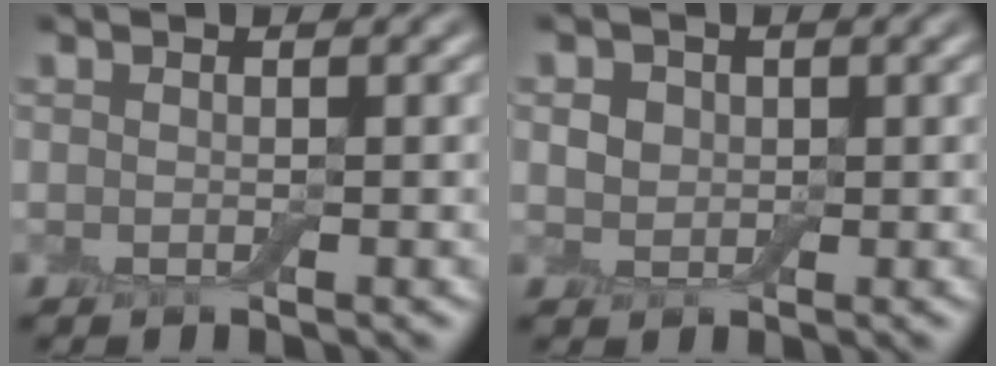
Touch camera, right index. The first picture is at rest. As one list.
[{"total": 1.6, "force": [0.4, 1.5, 0.3], "torque": [-0.006, 0.000, 0.003]}]